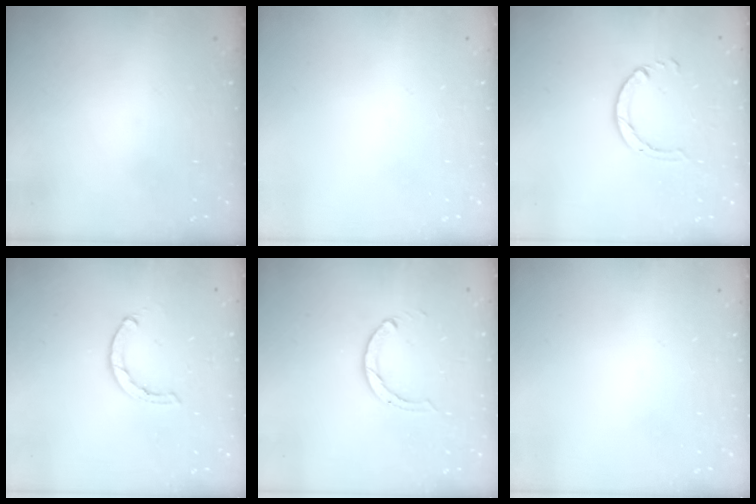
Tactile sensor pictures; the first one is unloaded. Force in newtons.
{"total": 0.0}
{"total": 3.6, "press": 3.5, "slide": 0.4}
{"total": 1.6, "press": 1.5, "slide": 0.4}
{"total": 3.2, "press": 3.1, "slide": 0.4}
{"total": 0.0}